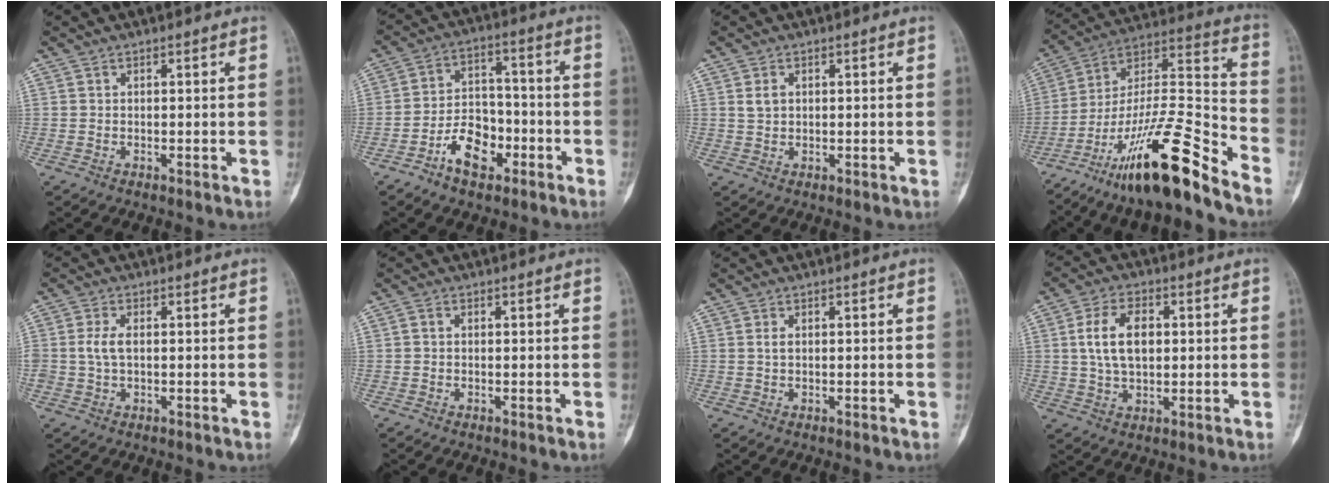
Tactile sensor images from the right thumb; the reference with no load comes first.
{"total": 9.8, "force": [-4.9, 6.1, 5.9], "torque": [-0.075, 0.043, -0.086]}
{"total": 2.2, "force": [0.6, 1.6, 1.4], "torque": [-0.024, 0.001, 0.015]}
{"total": 23.1, "force": [-15.8, 3.9, 16.5], "torque": [-0.312, 0.082, -0.275]}
{"total": 3.3, "force": [0.1, 1.8, 2.7], "torque": [-0.064, 0.005, 0.001]}
{"total": 0.8, "force": [0.0, 0.6, 0.5], "torque": [-0.009, 0.001, -0.005]}
{"total": 0.9, "force": [0.2, 0.5, 0.8], "torque": [-0.015, 0.003, 0.004]}
{"total": 9.4, "force": [1.4, 5.6, 7.4], "torque": [-0.127, 0.005, 0.028]}